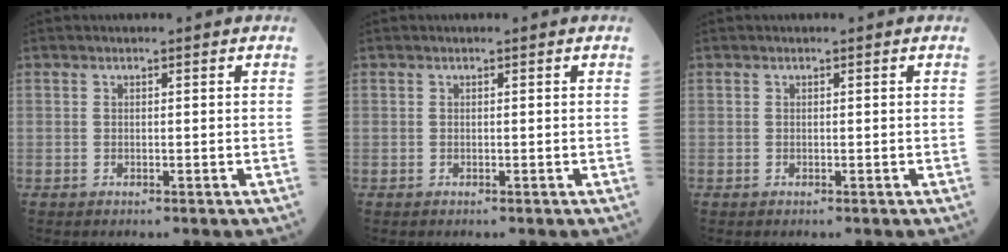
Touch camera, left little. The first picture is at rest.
{"total": 0.0}
{"total": 0.0}